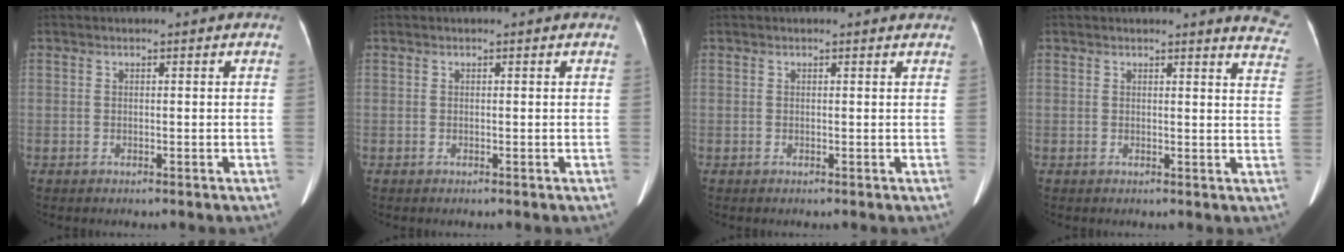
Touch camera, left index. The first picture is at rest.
{"total": 0.0}
{"total": 1.1, "force": [1.1, 0.3, 0.1], "torque": [-0.015, 0.001, 0.003]}
{"total": 6.7, "force": [6.5, 0.2, 1.3], "torque": [0.004, -0.052, 0.037]}